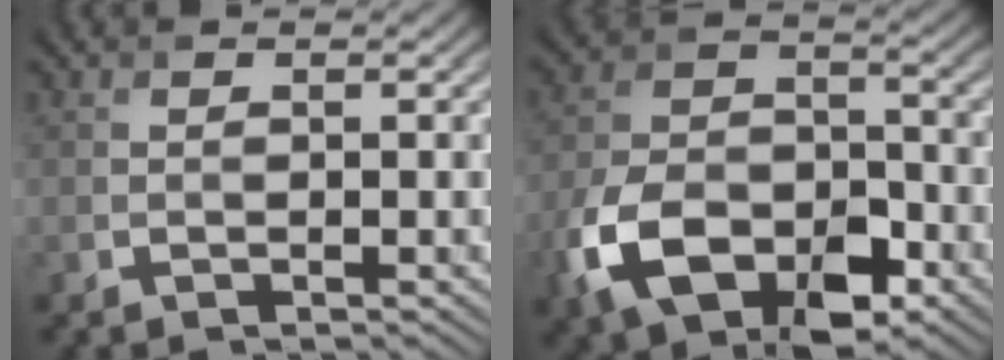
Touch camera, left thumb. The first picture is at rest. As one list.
[{"total": 12.0, "force": [-6.1, 7.0, 7.6], "torque": [-0.176, -0.016, -0.117]}]